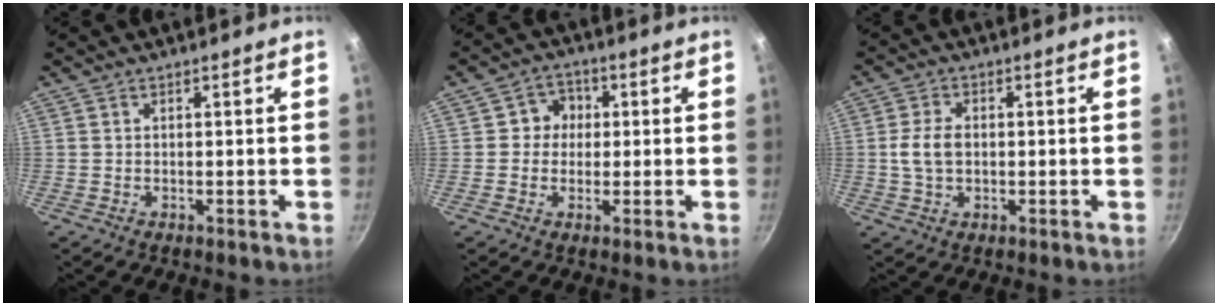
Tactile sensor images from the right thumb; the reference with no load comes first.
{"total": 4.9, "force": [0.5, 4.6, 1.4], "torque": [0.019, 0.007, -0.001]}
{"total": 5.4, "force": [0.0, 3.6, 3.9], "torque": [-0.071, 0.010, -0.002]}